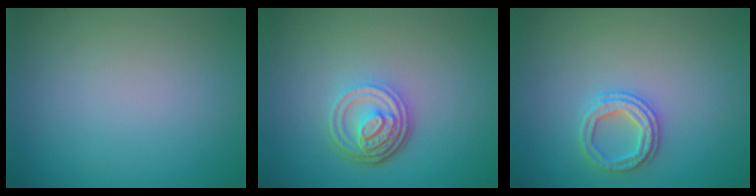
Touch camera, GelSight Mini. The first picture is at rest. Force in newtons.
{"total": 4.7, "press": 3.5, "slide": 3.2}
{"total": 2.5, "press": 2.4, "slide": 0.6}